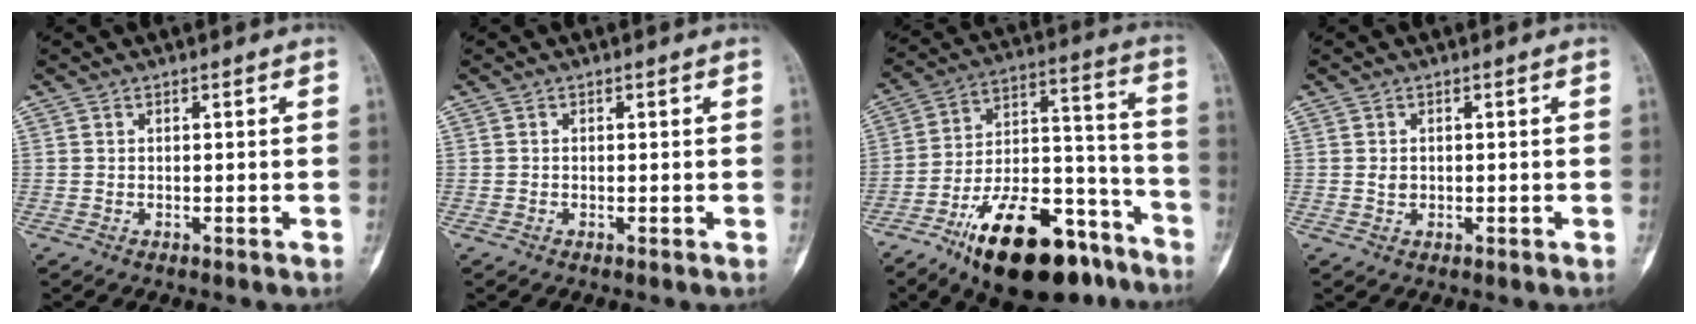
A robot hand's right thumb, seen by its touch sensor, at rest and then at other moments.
{"total": 0.0}
{"total": 25.7, "force": [-16.3, 11.0, 16.5], "torque": [-0.231, 0.095, -0.264]}
{"total": 1.2, "force": [0.0, 1.0, 0.7], "torque": [-0.011, 0.001, 0.002]}